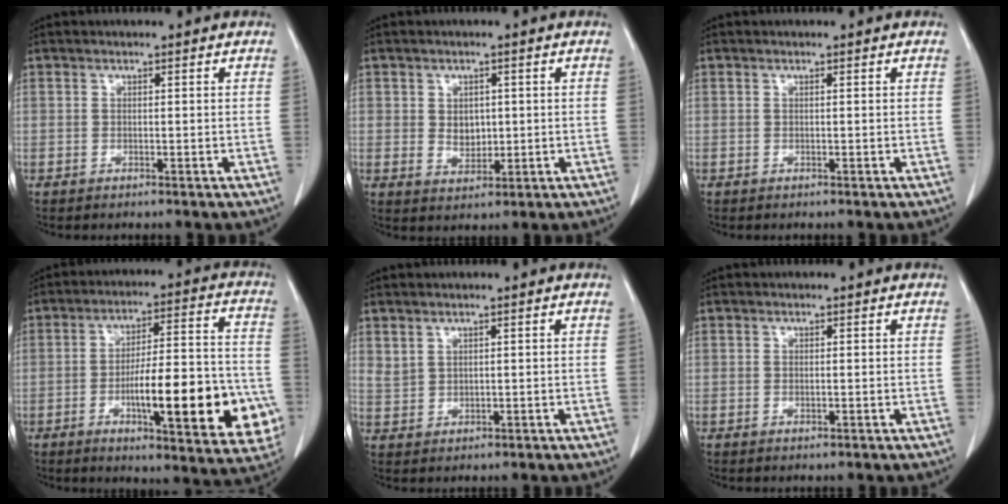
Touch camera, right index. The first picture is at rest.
{"total": 3.5, "force": [0.4, 2.7, 2.1], "torque": [-0.035, 0.000, 0.016]}
{"total": 0.0}
{"total": 20.1, "force": [-5.7, 4.3, 18.8], "torque": [-0.223, 0.013, -0.069]}
{"total": 1.9, "force": [1.4, 1.1, 0.8], "torque": [-0.015, -0.001, 0.035]}
{"total": 0.6, "force": [-0.1, 0.2, 0.6], "torque": [-0.012, -0.002, 0.002]}